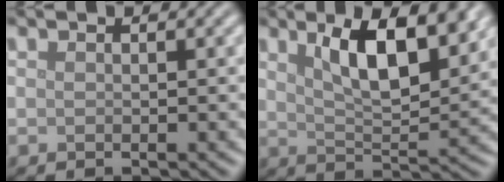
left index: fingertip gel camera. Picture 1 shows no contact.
{"total": 7.6, "force": [3.6, 2.4, 6.2], "torque": [-0.103, 0.001, 0.059]}